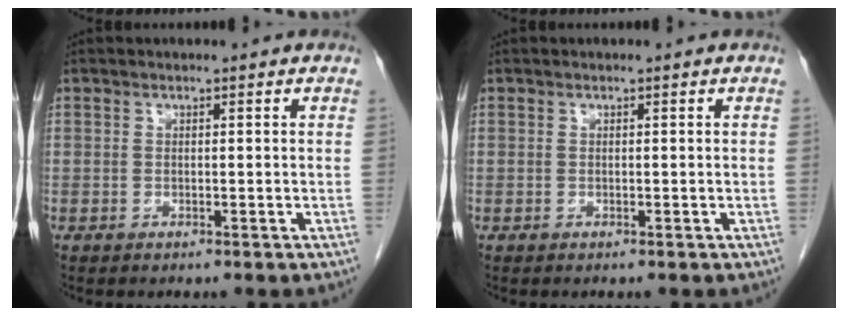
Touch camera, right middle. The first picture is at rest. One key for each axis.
{"total": 0.0}